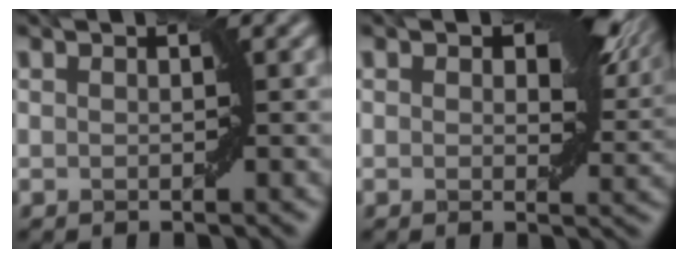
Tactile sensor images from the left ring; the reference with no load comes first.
{"total": 7.2, "force": [2.5, 3.9, 5.5], "torque": [-0.062, 0.004, 0.032]}